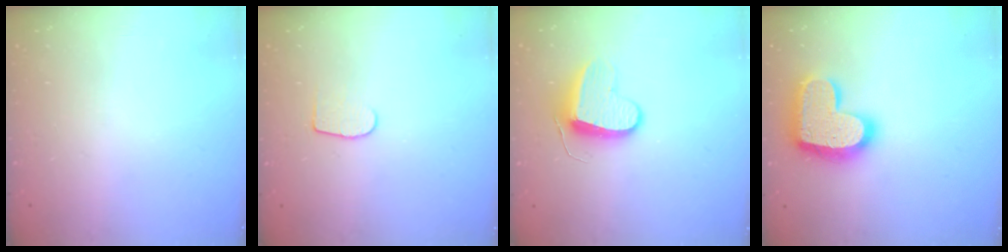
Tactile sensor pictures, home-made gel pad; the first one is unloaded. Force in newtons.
{"total": 5.8, "press": 5.8, "slide": 0.5}
{"total": 9.2, "press": 9.2, "slide": 0.4}
{"total": 19.0, "press": 19.0, "slide": 1.1}